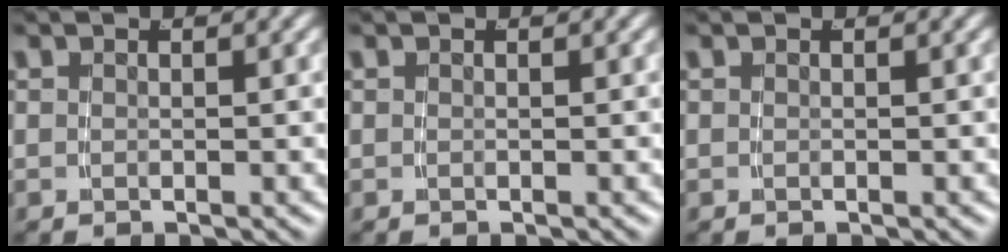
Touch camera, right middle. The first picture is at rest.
{"total": 0.0}
{"total": 0.0}